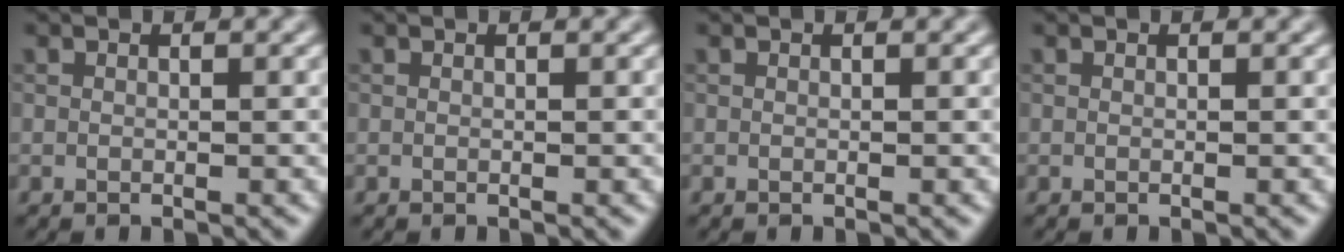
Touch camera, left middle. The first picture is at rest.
{"total": 0.0}
{"total": 0.0}
{"total": 0.0}